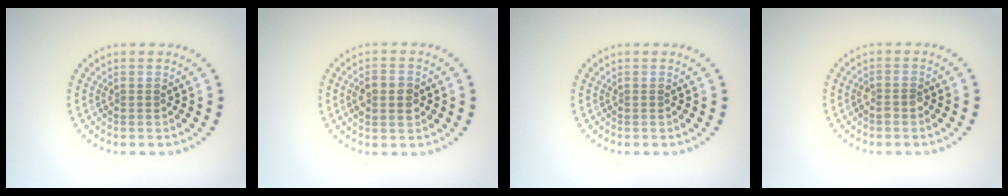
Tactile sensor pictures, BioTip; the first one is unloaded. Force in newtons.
{"total": 2.9, "press": 2.9, "slide": 0.1}
{"total": 0.0}
{"total": 1.0, "press": 1.0, "slide": 0.3}